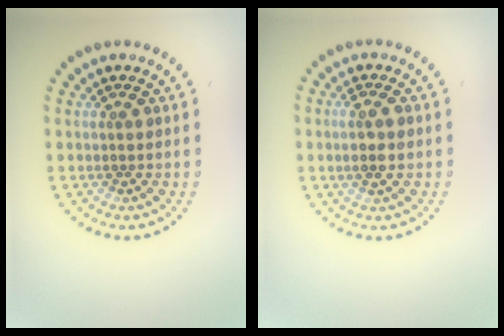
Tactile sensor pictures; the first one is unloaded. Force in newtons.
{"total": 2.3, "press": 2.1, "slide": 0.8}